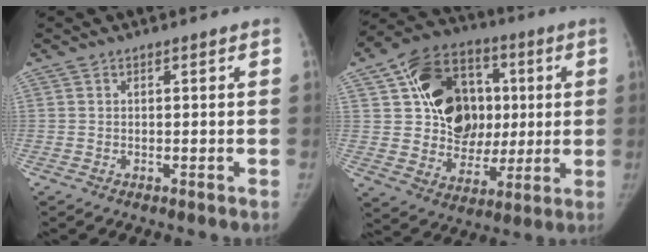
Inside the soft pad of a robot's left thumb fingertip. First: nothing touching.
{"total": 21.0, "force": [4.1, 16.4, 12.4], "torque": [-0.158, 0.009, 0.078]}